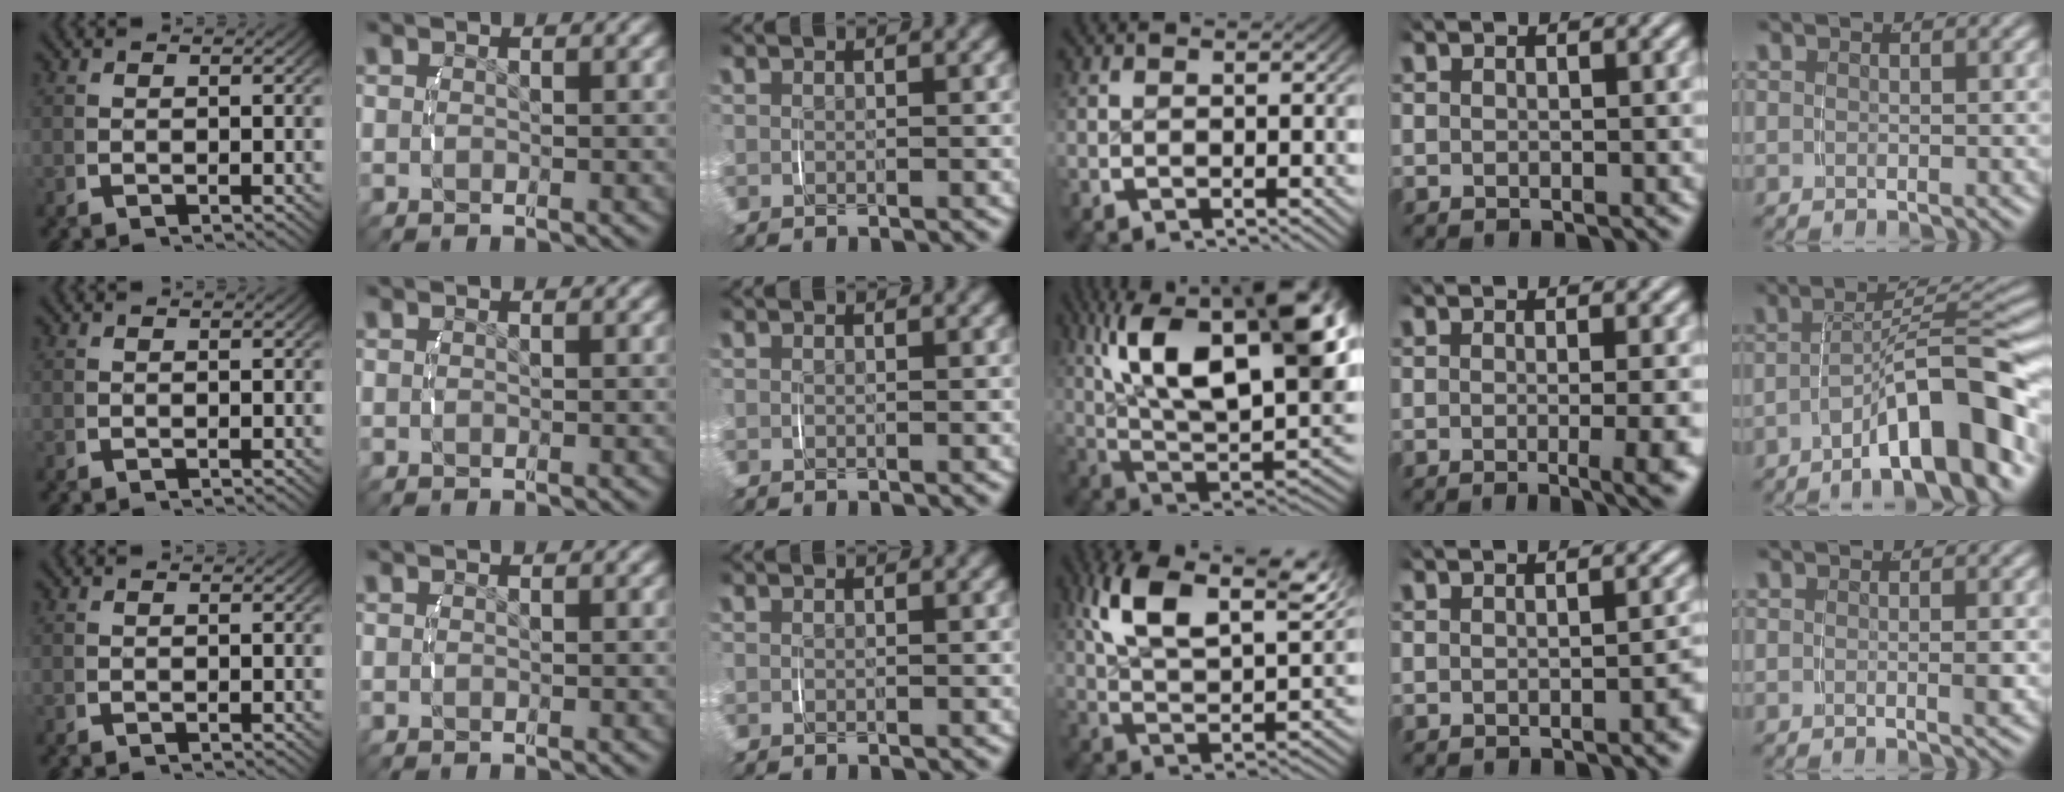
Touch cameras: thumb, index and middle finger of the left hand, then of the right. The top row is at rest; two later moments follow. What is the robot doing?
{"motion": "lift_and_place", "object": "phone"}